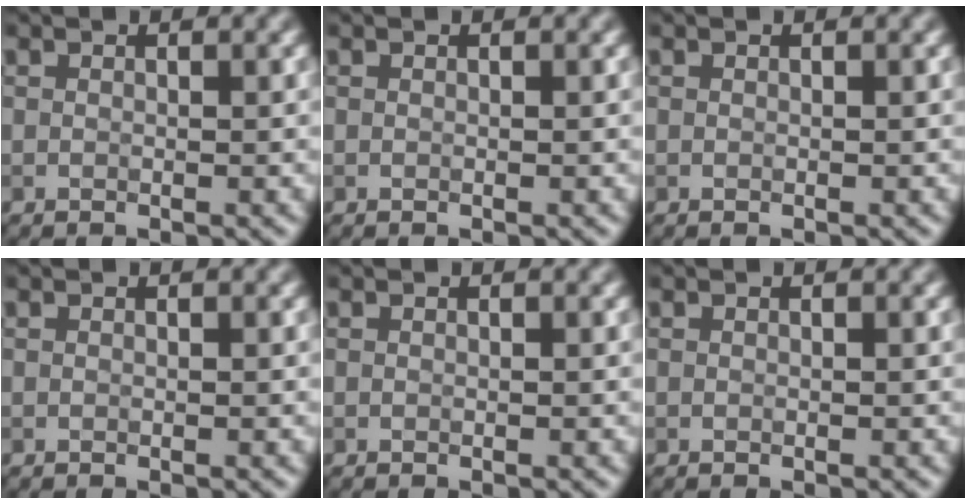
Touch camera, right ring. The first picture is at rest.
{"total": 0.0}
{"total": 0.0}
{"total": 0.0}
{"total": 0.0}
{"total": 0.0}